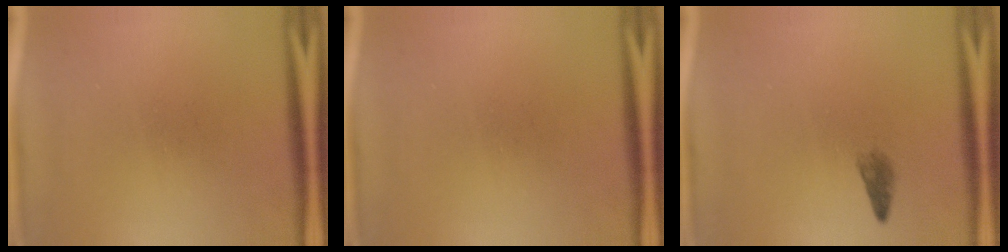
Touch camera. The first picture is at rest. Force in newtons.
{"total": 0.0}
{"total": 1.2}